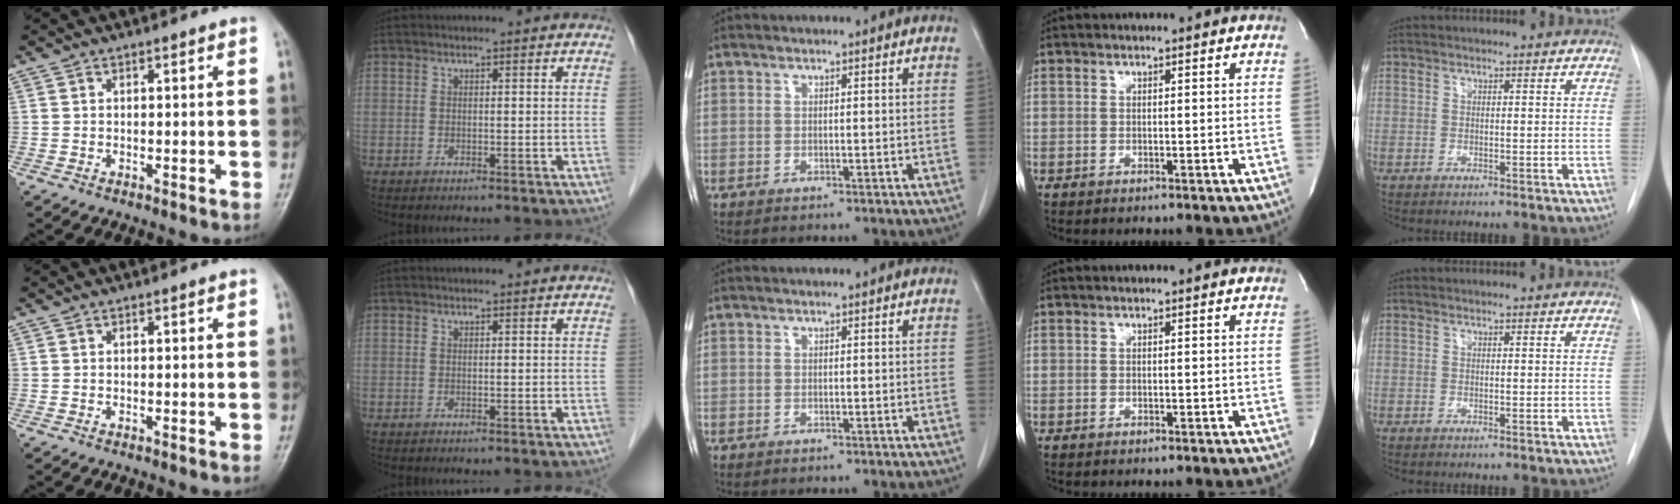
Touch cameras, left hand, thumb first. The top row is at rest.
{}